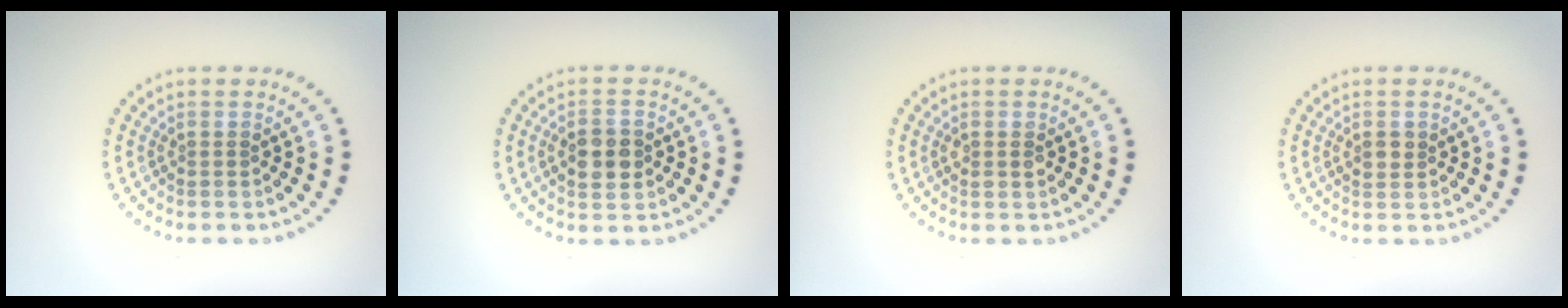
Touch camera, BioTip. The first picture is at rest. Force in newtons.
{"total": 3.3, "press": 3.3, "slide": 0.2}
{"total": 1.1, "press": 1.1, "slide": 0.2}
{"total": 1.3, "press": 1.2, "slide": 0.3}